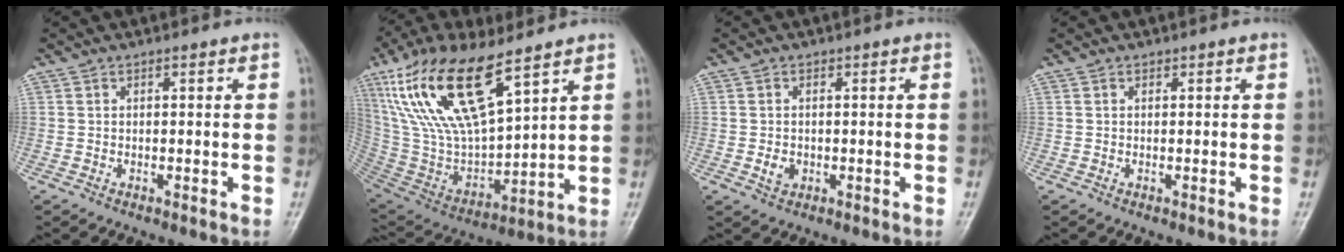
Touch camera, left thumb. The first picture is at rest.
{"total": 21.7, "force": [12.0, 7.9, 16.3], "torque": [-0.318, -0.037, 0.246]}
{"total": 2.4, "force": [-0.4, 2.0, 1.2], "torque": [-0.013, 0.001, -0.004]}
{"total": 0.0}